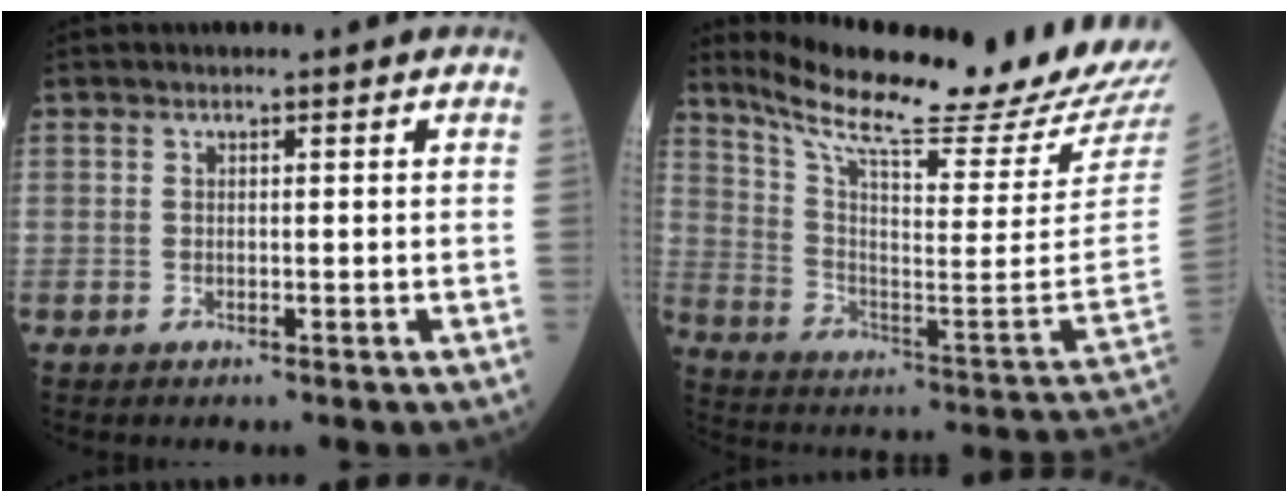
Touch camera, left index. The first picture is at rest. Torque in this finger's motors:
{"motor_torque": [0.72, -1.42, 0.23, 0.03]}